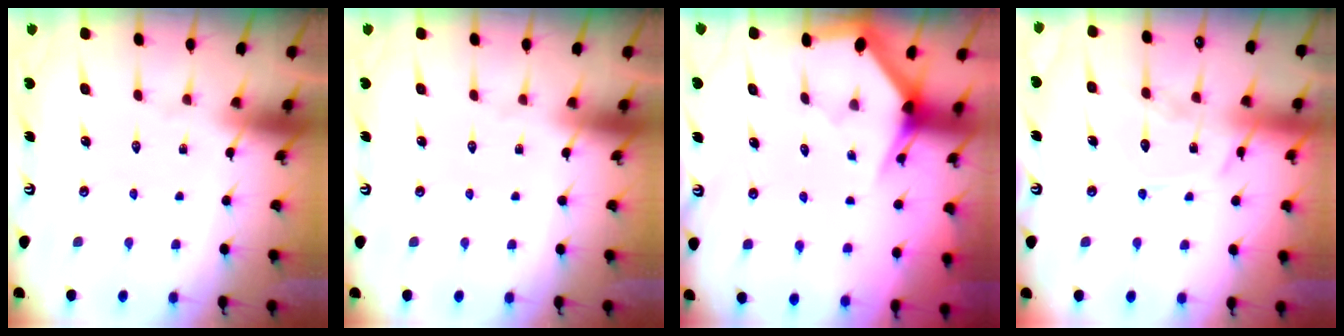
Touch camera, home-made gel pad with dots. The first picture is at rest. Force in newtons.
{"total": 0.0}
{"total": 3.1, "press": 3.1, "slide": 0.0}
{"total": 11.5, "press": 11.4, "slide": 1.0}